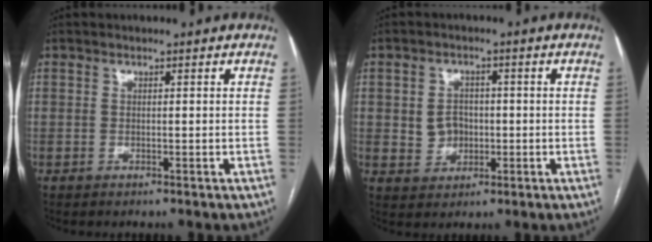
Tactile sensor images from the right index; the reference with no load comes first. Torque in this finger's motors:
{"motor_torque": [0.09, -0.02, 0.03, 0.01]}